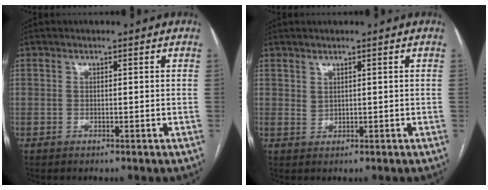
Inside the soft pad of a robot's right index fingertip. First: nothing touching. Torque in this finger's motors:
{"motor_torque": [-0.05, -0.01, 0.06, 0.00]}